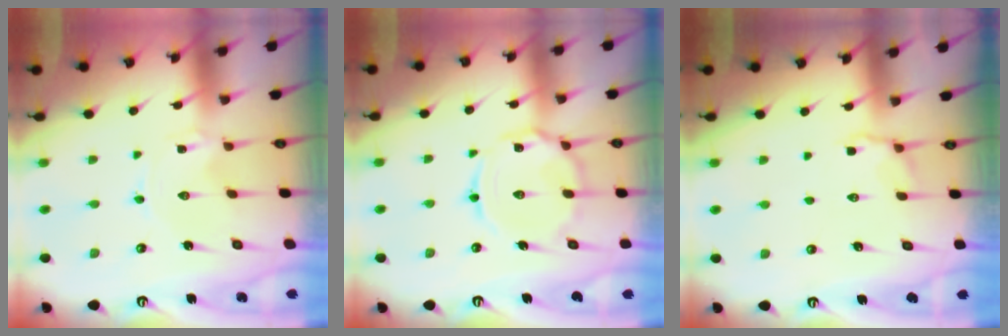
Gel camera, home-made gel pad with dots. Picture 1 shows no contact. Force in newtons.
{"total": 10.6, "press": 10.6, "slide": 0.7}
{"total": 3.9, "press": 3.4, "slide": 2.0}